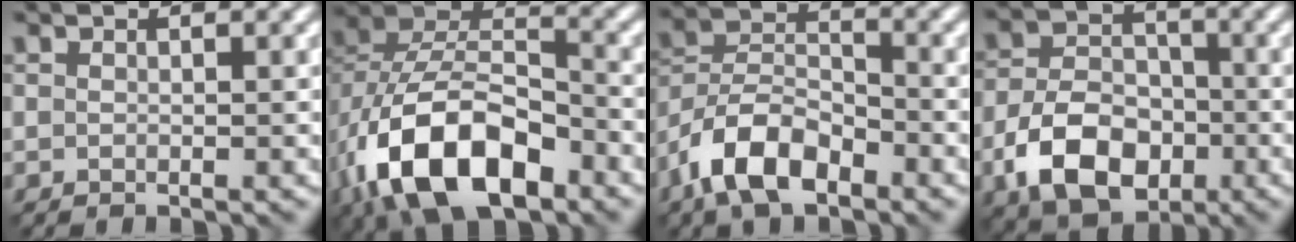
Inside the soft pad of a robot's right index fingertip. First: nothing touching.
{"total": 12.2, "force": [-5.7, 6.9, 8.4], "torque": [-0.159, 0.003, -0.104]}
{"total": 7.4, "force": [-4.6, 3.7, 4.4], "torque": [-0.075, 0.011, -0.099]}
{"total": 8.0, "force": [-3.3, 5.5, 4.8], "torque": [-0.090, 0.004, -0.065]}